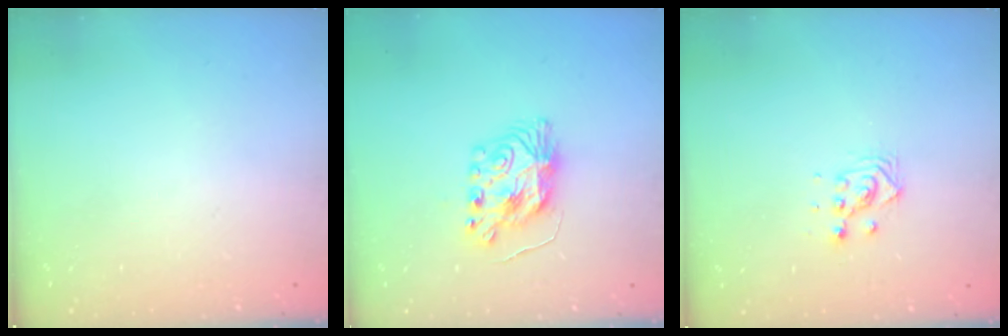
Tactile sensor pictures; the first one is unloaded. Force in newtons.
{"total": 8.9, "press": 8.9, "slide": 0.6}
{"total": 3.8, "press": 3.8, "slide": 0.3}